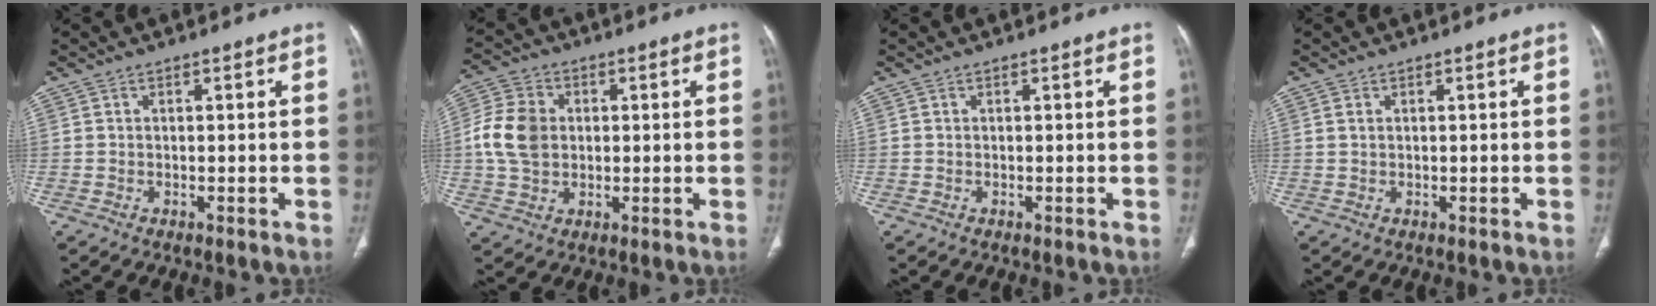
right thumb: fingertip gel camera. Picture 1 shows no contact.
{"total": 9.9, "force": [0.5, 7.7, 6.2], "torque": [-0.116, 0.012, 0.007]}
{"total": 0.0}
{"total": 1.0, "force": [0.4, 0.6, 0.7], "torque": [-0.017, 0.002, 0.012]}